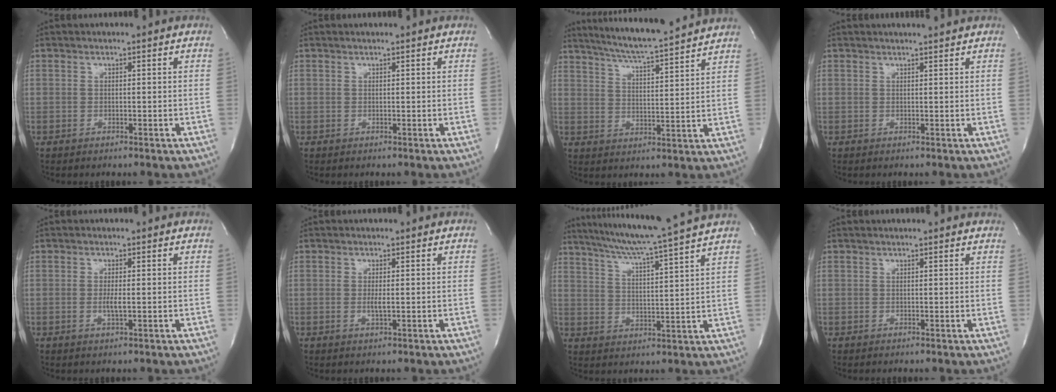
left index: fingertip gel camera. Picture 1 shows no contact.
{"total": 0.9, "force": [0.9, -0.1, 0.3], "torque": [-0.007, 0.007, 0.016]}
{"total": 14.8, "force": [13.4, -0.1, 6.2], "torque": [-0.110, 0.005, 0.195]}
{"total": 3.2, "force": [3.1, -0.3, 1.0], "torque": [-0.015, 0.007, 0.036]}
{"total": 1.7, "force": [-0.1, 0.1, 1.7], "torque": [-0.037, -0.003, -0.001]}
{"total": 1.3, "force": [0.1, 0.1, 1.3], "torque": [-0.031, -0.002, 0.002]}
{"total": 15.8, "force": [13.6, -2.1, 7.8], "torque": [-0.135, -0.016, 0.195]}
{"total": 4.3, "force": [4.0, 0.4, 1.4], "torque": [-0.021, 0.017, 0.037]}